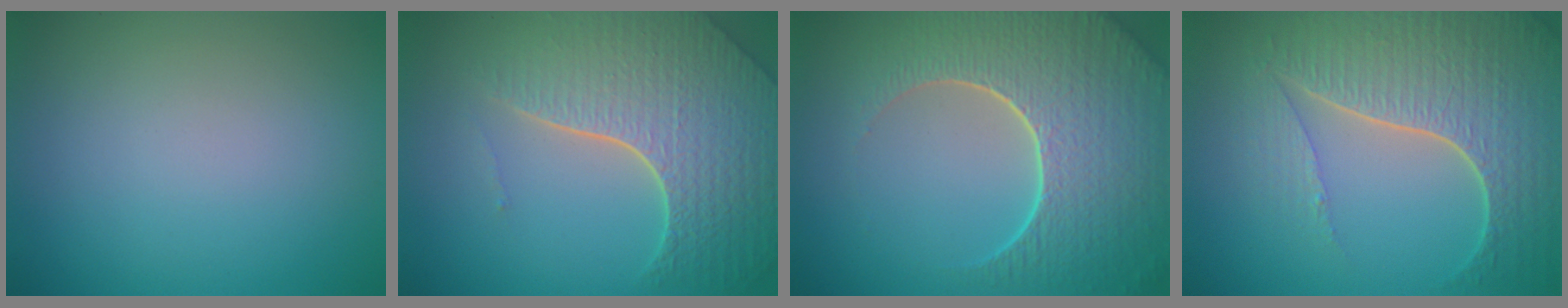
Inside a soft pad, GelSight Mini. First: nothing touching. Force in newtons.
{"total": 8.4, "press": 5.8, "slide": 6.0}
{"total": 9.0, "press": 6.3, "slide": 6.5}
{"total": 7.7, "press": 5.6, "slide": 5.3}